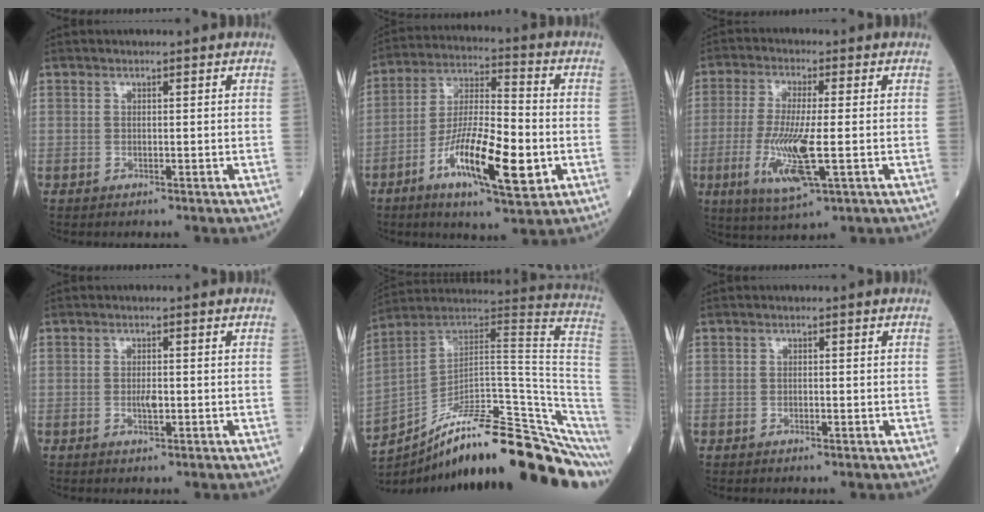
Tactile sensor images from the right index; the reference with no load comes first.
{"total": 15.2, "force": [-5.1, 3.1, 14.0], "torque": [-0.260, -0.012, -0.089]}
{"total": 10.6, "force": [-2.4, 1.3, 10.3], "torque": [-0.214, -0.026, -0.044]}
{"total": 1.9, "force": [-0.4, 0.5, 1.8], "torque": [-0.037, -0.002, -0.006]}
{"total": 26.0, "force": [-18.5, 3.8, 17.9], "torque": [-0.142, 0.055, -0.275]}
{"total": 0.9, "force": [-0.3, 0.3, 0.8], "torque": [-0.015, -0.001, -0.004]}